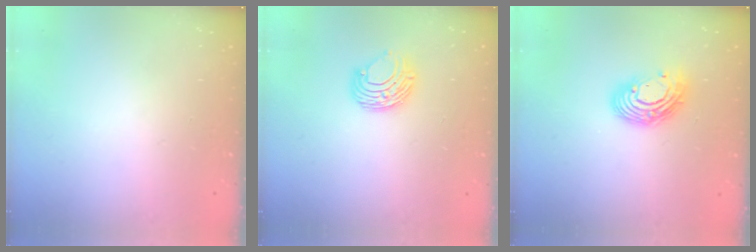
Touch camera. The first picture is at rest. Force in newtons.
{"total": 8.0, "press": 7.9, "slide": 0.4}
{"total": 11.9, "press": 11.9, "slide": 1.0}